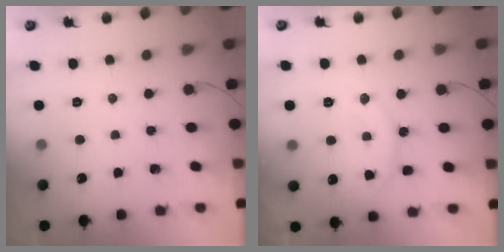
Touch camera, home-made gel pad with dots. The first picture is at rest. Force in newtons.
{"total": 11.7, "press": 11.7, "slide": 0.7}